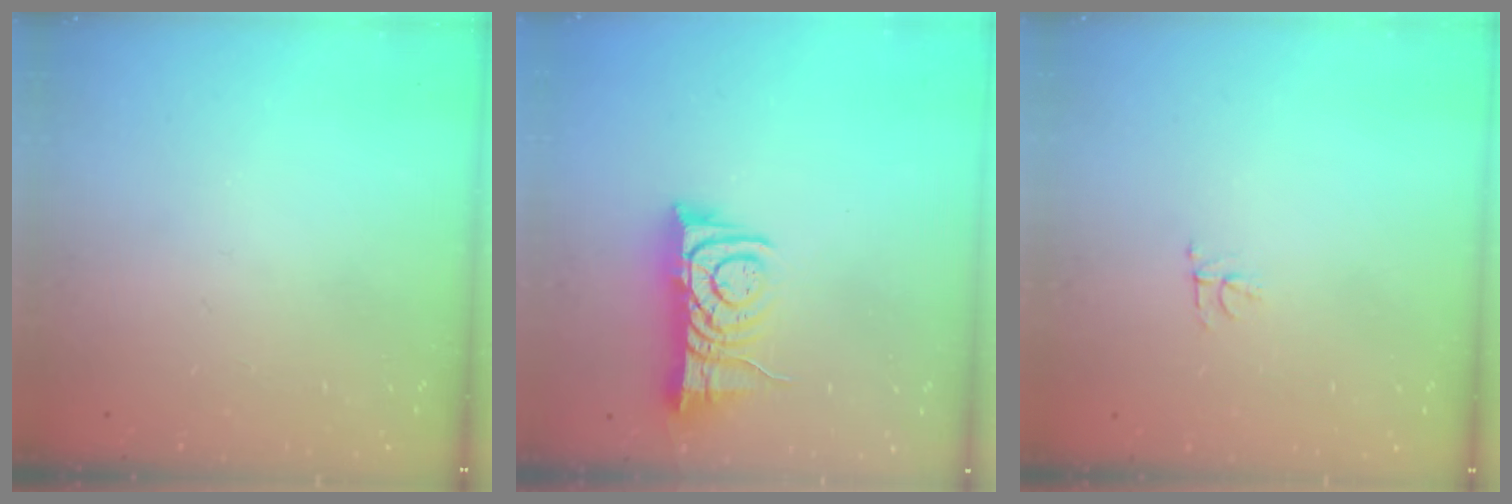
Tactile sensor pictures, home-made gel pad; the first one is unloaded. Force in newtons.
{"total": 9.4, "press": 9.4, "slide": 1.2}
{"total": 3.1, "press": 3.1, "slide": 0.2}